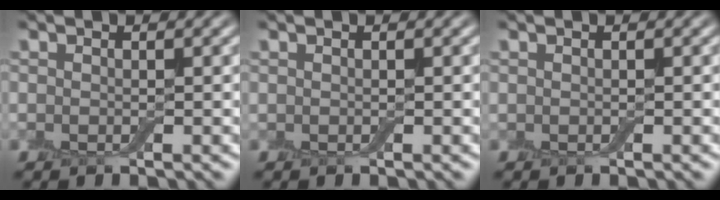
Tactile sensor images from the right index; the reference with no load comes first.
{"total": 0.0}
{"total": 0.0}